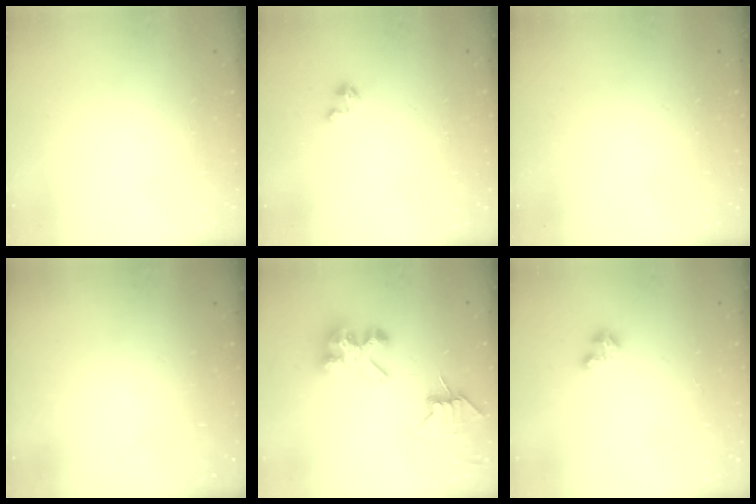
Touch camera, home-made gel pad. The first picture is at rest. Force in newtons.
{"total": 1.8, "press": 1.8, "slide": 0.1}
{"total": 0.0}
{"total": 0.0}
{"total": 7.1, "press": 7.1, "slide": 0.7}
{"total": 3.5, "press": 3.4, "slide": 0.3}